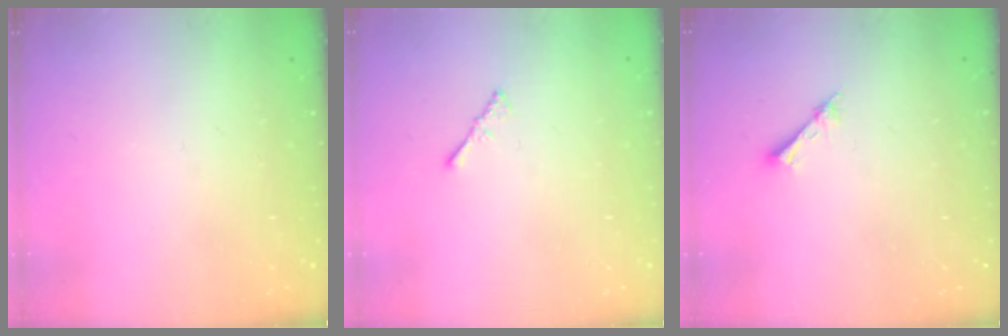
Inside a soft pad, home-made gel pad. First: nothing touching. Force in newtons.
{"total": 1.5, "press": 1.4, "slide": 0.4}
{"total": 1.5, "press": 1.5, "slide": 0.2}